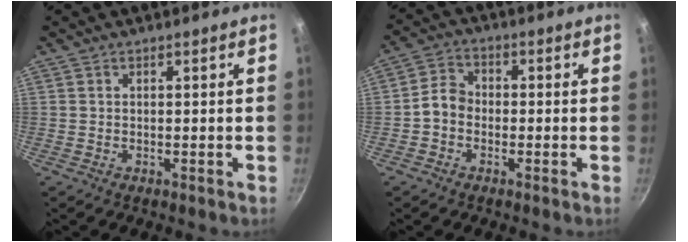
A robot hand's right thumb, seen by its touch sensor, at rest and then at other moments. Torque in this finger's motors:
{"motor_torque": [-0.54, 0.39, 0.68, -0.28, 0.02]}